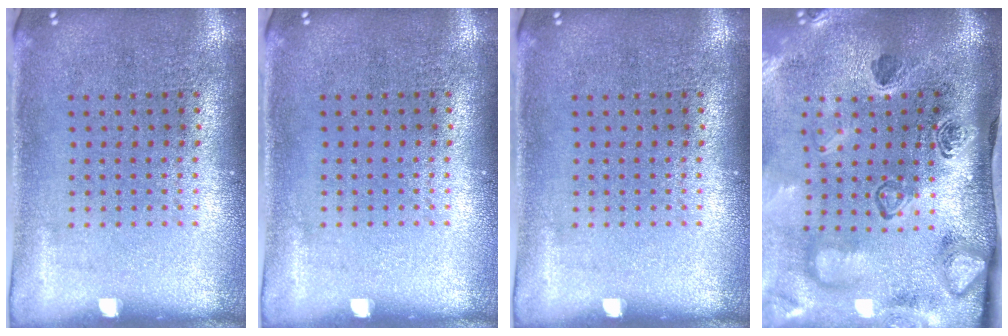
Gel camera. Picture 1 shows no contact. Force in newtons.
{"total": 0.0}
{"total": 0.0}
{"total": 4.9, "press": 3.3, "slide": 3.6}